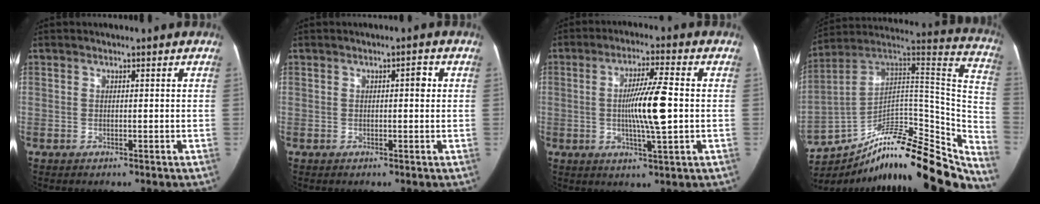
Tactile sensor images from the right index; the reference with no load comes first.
{"total": 1.8, "force": [0.3, 0.7, 1.6], "torque": [-0.021, 0.015, 0.004]}
{"total": 9.6, "force": [-0.3, 0.7, 9.5], "torque": [-0.170, 0.003, -0.009]}
{"total": 28.7, "force": [-24.4, 6.3, 13.7], "torque": [-0.139, 0.052, -0.357]}